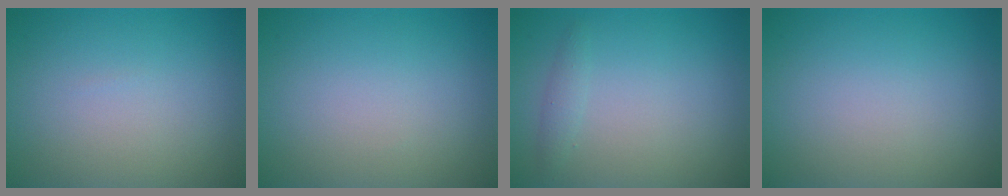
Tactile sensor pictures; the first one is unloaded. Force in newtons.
{"total": 0.0}
{"total": 1.0, "press": 1.0, "slide": 0.0}
{"total": 0.0}